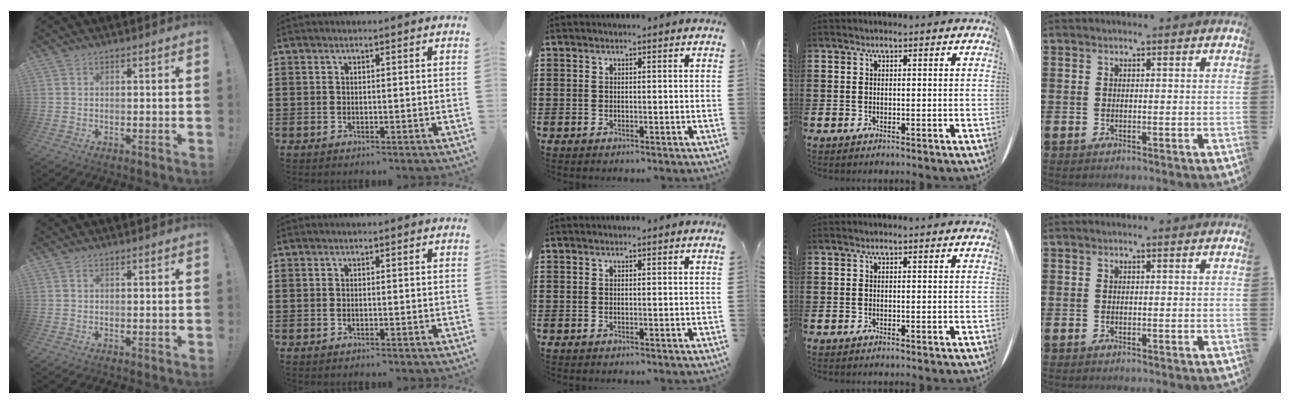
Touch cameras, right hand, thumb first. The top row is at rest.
{}